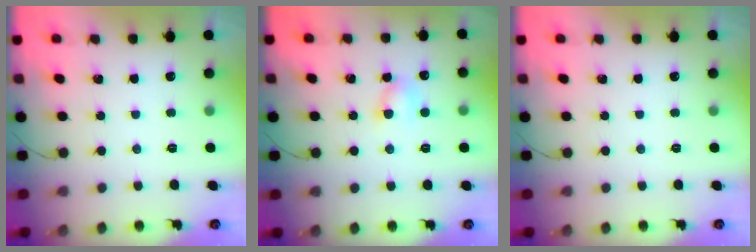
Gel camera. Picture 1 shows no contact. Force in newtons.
{"total": 4.6, "press": 4.5, "slide": 0.8}
{"total": 0.0}